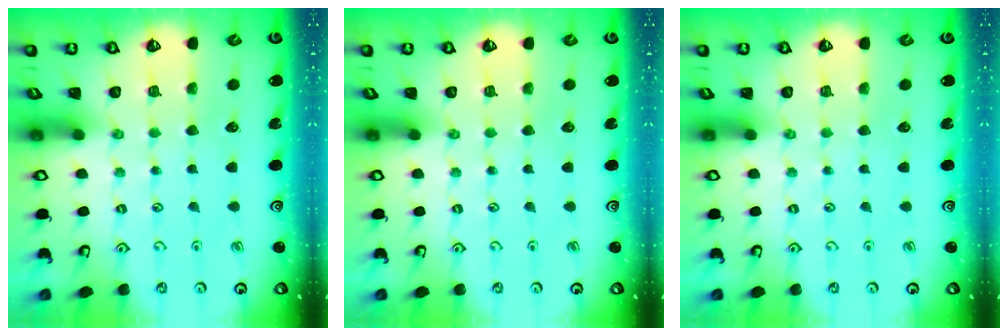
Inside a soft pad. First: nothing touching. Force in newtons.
{"total": 0.0}
{"total": 0.0}